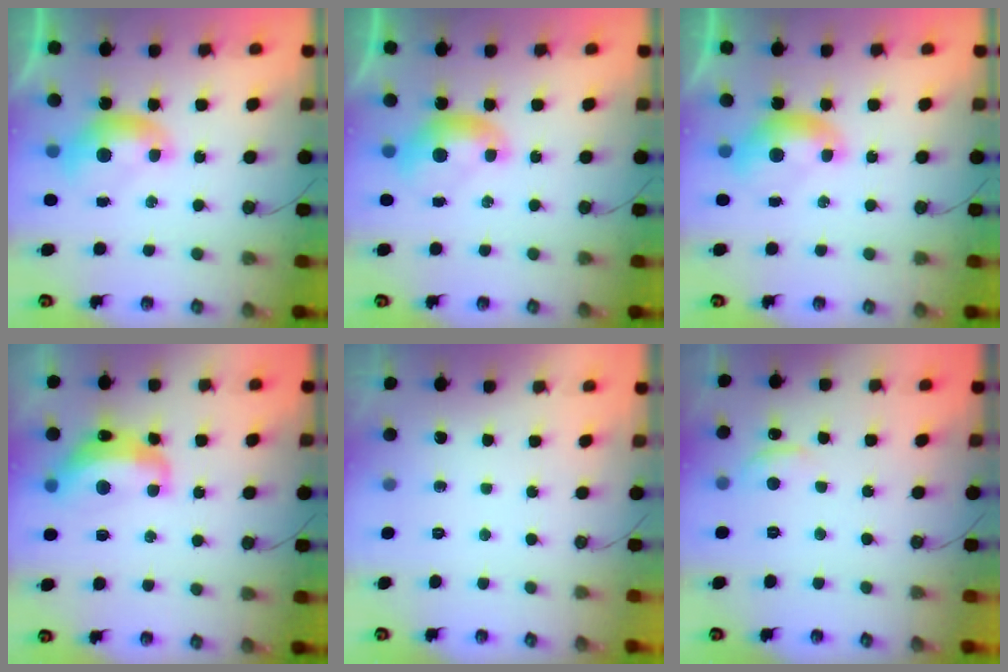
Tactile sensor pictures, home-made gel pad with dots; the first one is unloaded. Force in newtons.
{"total": 0.0}
{"total": 0.0}
{"total": 6.6, "press": 6.5, "slide": 1.0}
{"total": 0.0}
{"total": 1.1, "press": 0.8, "slide": 0.7}